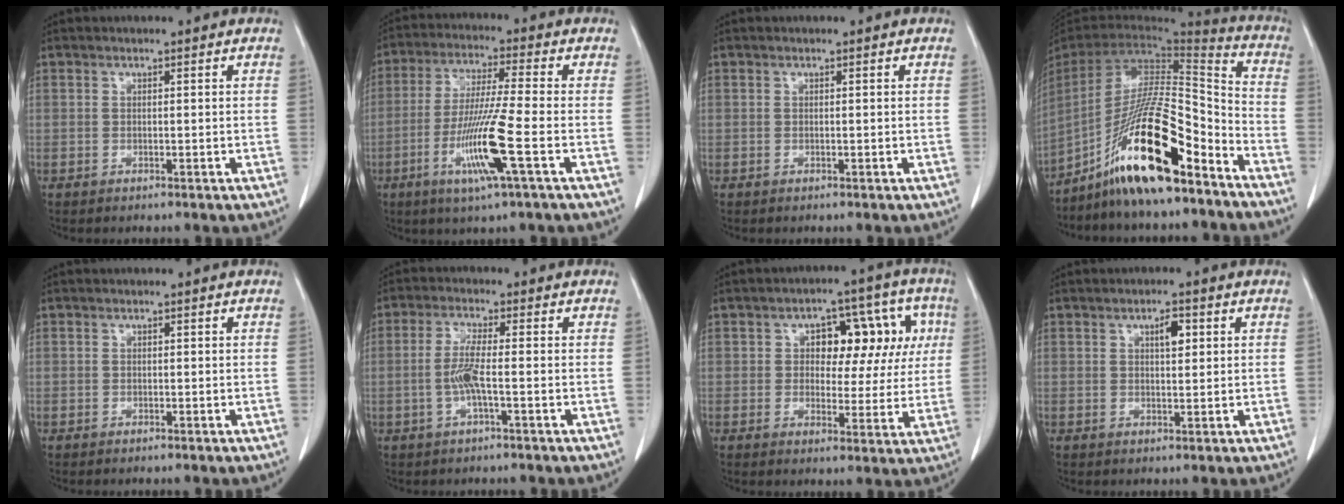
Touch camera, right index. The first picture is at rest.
{"total": 11.5, "force": [-4.0, -0.8, 10.7], "torque": [-0.213, -0.022, -0.080]}
{"total": 0.0}
{"total": 20.0, "force": [-13.3, 2.6, 14.8], "torque": [-0.291, -0.009, -0.240]}
{"total": 0.0}
{"total": 4.3, "force": [-1.0, 0.0, 4.2], "torque": [-0.094, -0.001, -0.022]}
{"total": 11.3, "force": [2.7, 6.3, 8.9], "torque": [-0.095, 0.041, 0.035]}
{"total": 2.7, "force": [1.0, 0.9, 2.3], "torque": [-0.037, 0.001, 0.017]}